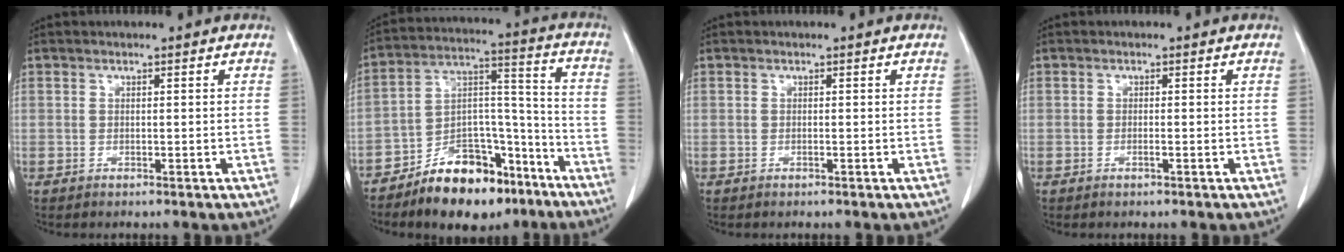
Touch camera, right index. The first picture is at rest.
{"total": 15.3, "force": [-10.8, 6.6, 8.6], "torque": [-0.132, 0.035, -0.175]}
{"total": 0.0}
{"total": 0.7, "force": [-0.3, 0.0, 0.6], "torque": [-0.014, 0.000, -0.004]}